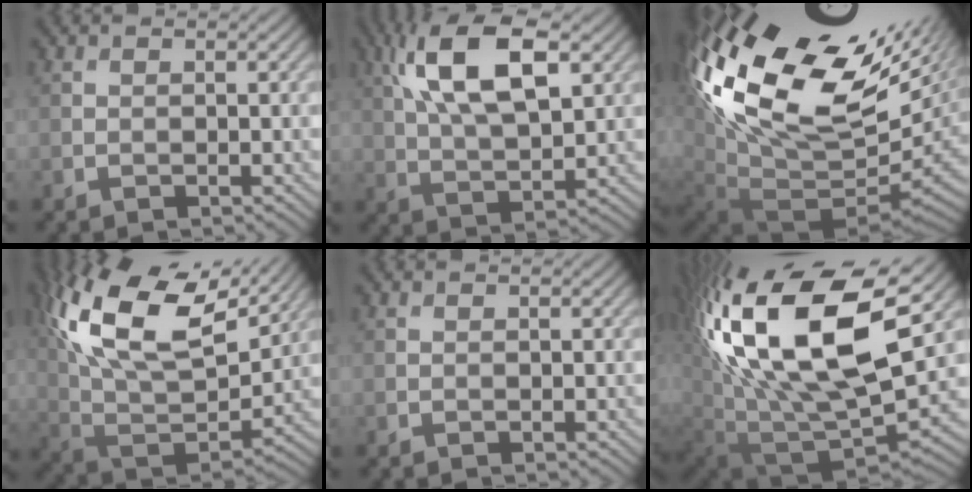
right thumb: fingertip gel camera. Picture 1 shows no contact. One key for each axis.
{"total": 13.1, "fx": 5.1, "fy": 5.8, "fz": 10.5, "tx": -0.211, "ty": 0.012, "tz": 0.093}
{"total": 20.0, "fx": 6.3, "fy": 10.4, "fz": 15.8, "tx": -0.325, "ty": -0.012, "tz": 0.164}
{"total": 18.4, "fx": 9.5, "fy": 9.1, "fz": 12.9, "tx": -0.297, "ty": 0.039, "tz": 0.166}
{"total": 0.0}
{"total": 20.5, "fx": 6.8, "fy": 10.5, "fz": 16.3, "tx": -0.351, "ty": 0.011, "tz": 0.129}